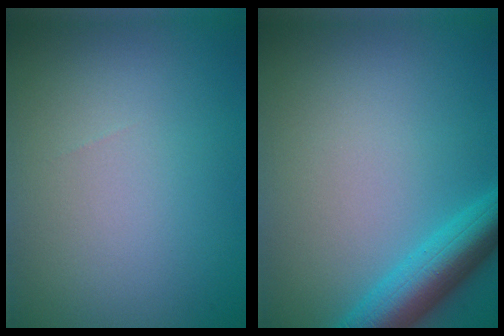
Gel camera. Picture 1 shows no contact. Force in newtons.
{"total": 5.3, "press": 5.3, "slide": 0.2}